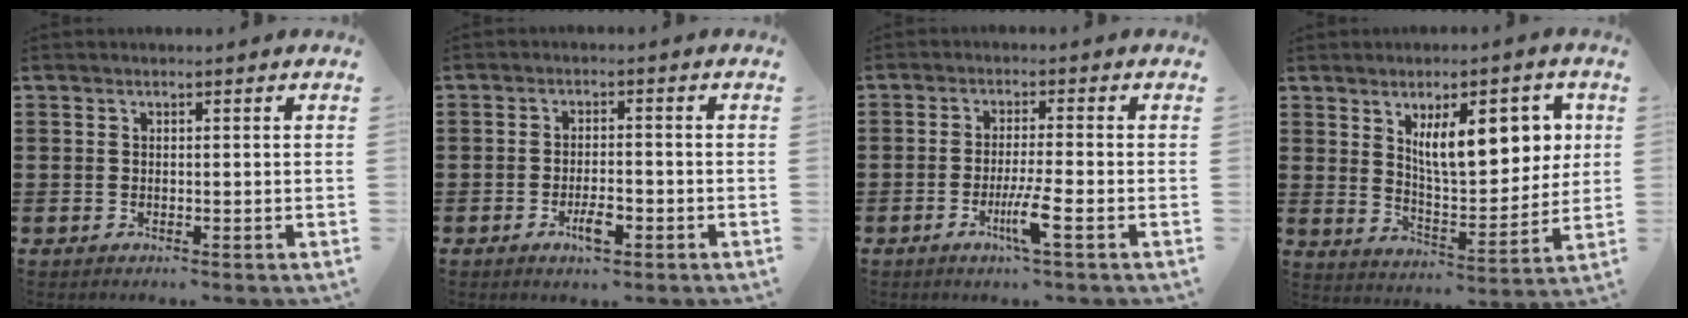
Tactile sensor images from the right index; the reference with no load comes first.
{"total": 3.8, "force": [-1.8, 1.3, 3.1], "torque": [-0.065, 0.000, -0.036]}
{"total": 5.1, "force": [-2.3, 0.0, 4.6], "torque": [-0.091, -0.017, -0.042]}
{"total": 11.6, "force": [4.5, 4.7, 9.6], "torque": [-0.154, -0.005, 0.073]}